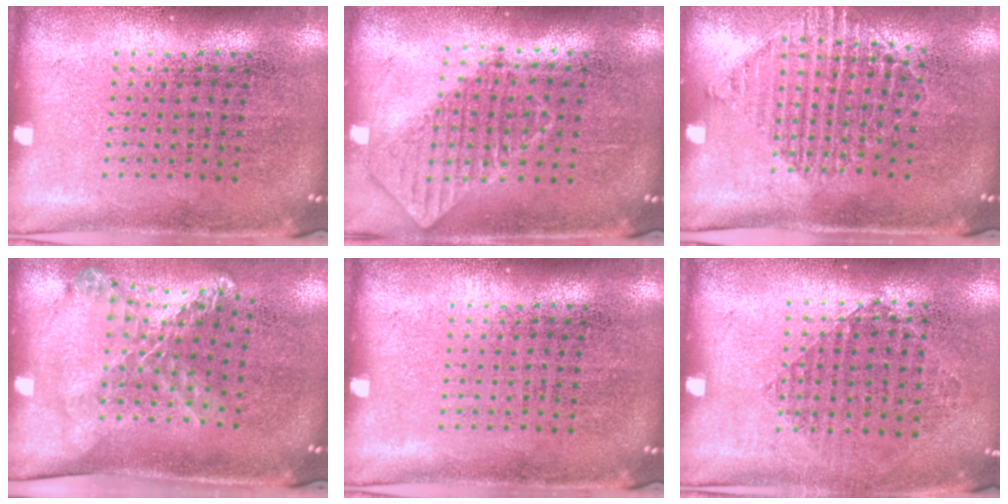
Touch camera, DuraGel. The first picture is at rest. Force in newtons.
{"total": 0.9, "press": 0.8, "slide": 0.2}
{"total": 1.3, "press": 1.1, "slide": 0.7}
{"total": 1.7, "press": 1.3, "slide": 1.1}
{"total": 0.0}
{"total": 0.9, "press": 0.8, "slide": 0.4}